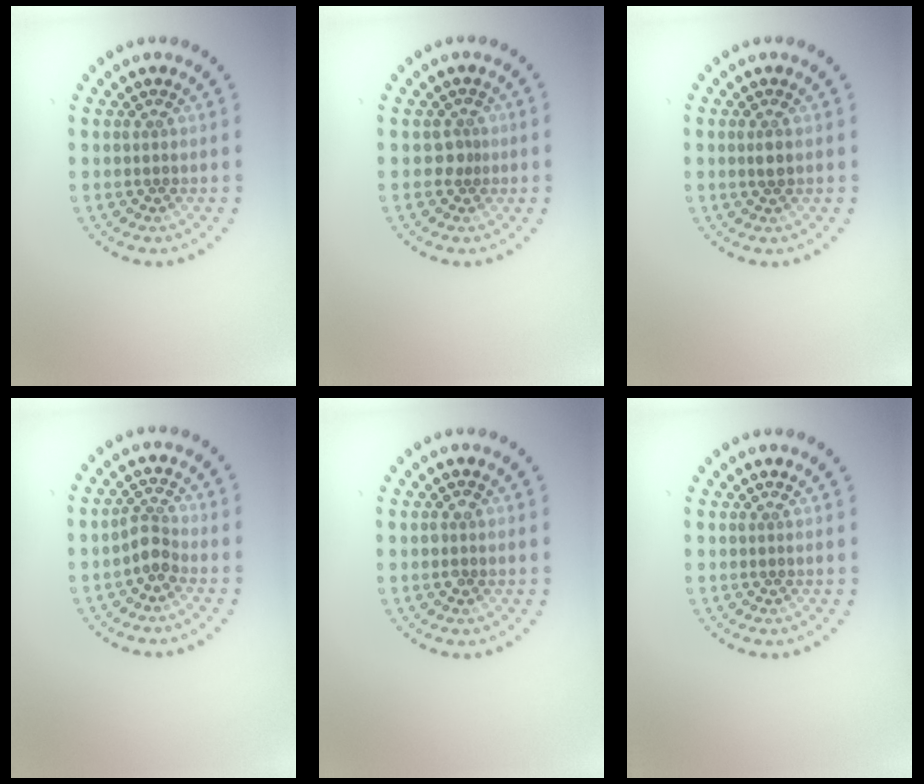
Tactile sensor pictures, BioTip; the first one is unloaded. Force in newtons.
{"total": 1.1, "press": 0.7, "slide": 0.8}
{"total": 1.1, "press": 1.0, "slide": 0.4}
{"total": 2.1, "press": 1.6, "slide": 1.3}
{"total": 1.0, "press": 1.0, "slide": 0.2}
{"total": 0.0}